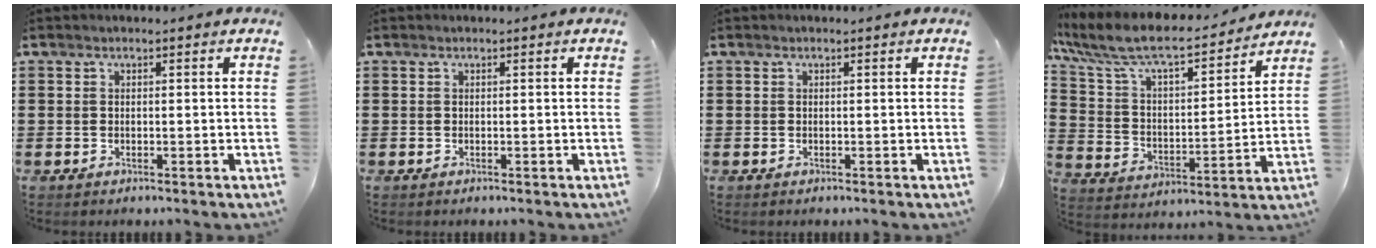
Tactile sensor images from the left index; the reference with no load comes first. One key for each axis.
{"total": 0.0}
{"total": 0.0}
{"total": 9.5, "fx": 8.0, "fy": 1.8, "fz": 4.7, "tx": -0.126, "ty": -0.049, "tz": 0.134}